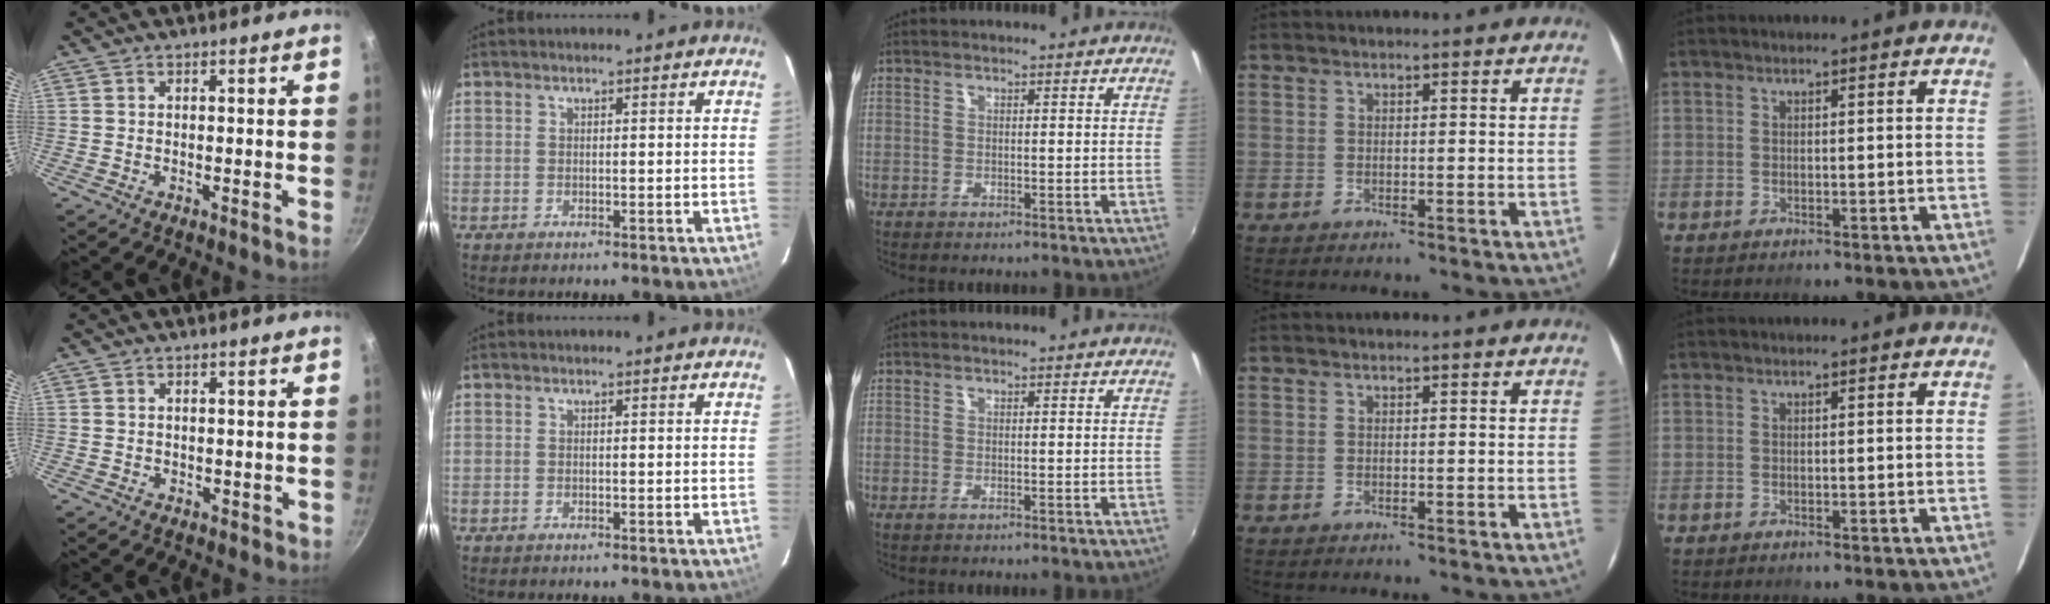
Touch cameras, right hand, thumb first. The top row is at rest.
{"thumb": {"total": 0.8, "force": [0.2, 0.7, 0.2], "torque": [0.005, 0.002, 0.004]}}